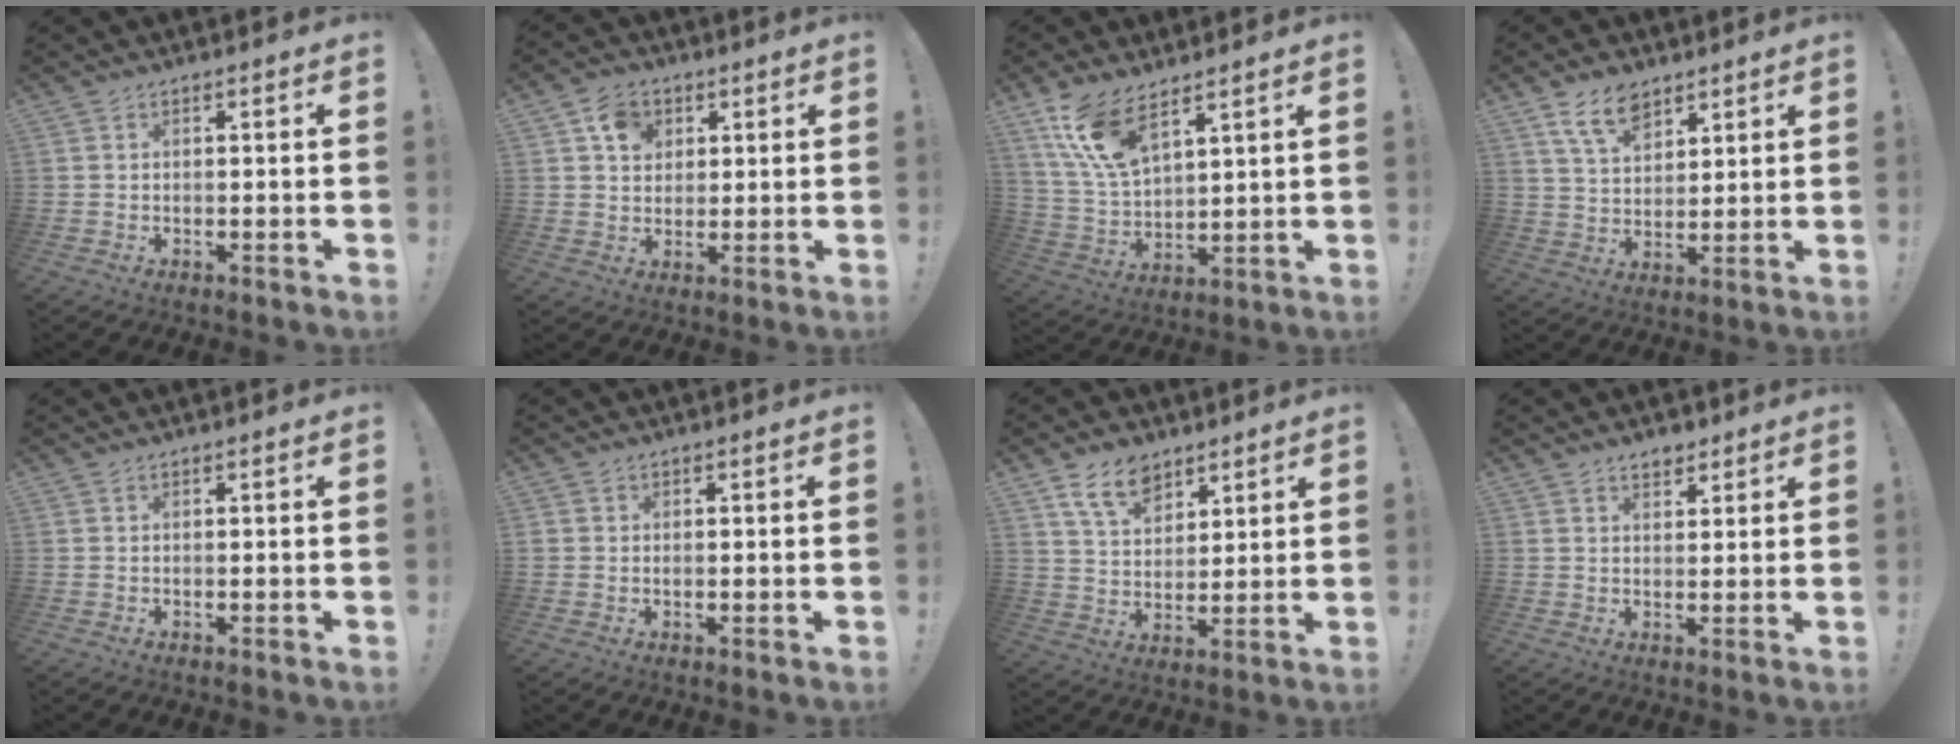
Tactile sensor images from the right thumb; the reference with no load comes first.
{"total": 8.2, "force": [3.6, 6.9, 2.7], "torque": [-0.033, -0.013, 0.069]}
{"total": 12.9, "force": [8.9, 5.2, 7.7], "torque": [-0.171, -0.040, 0.170]}
{"total": 9.8, "force": [6.7, 5.2, 4.8], "torque": [-0.092, -0.027, 0.130]}
{"total": 0.0}
{"total": 0.7, "force": [0.1, 0.7, -0.1], "torque": [-0.005, 0.006, 0.003]}
{"total": 10.4, "force": [6.9, 6.1, 4.9], "torque": [-0.095, -0.028, 0.136]}
{"total": 3.3, "force": [2.5, 1.9, 0.9], "torque": [-0.009, -0.011, 0.046]}